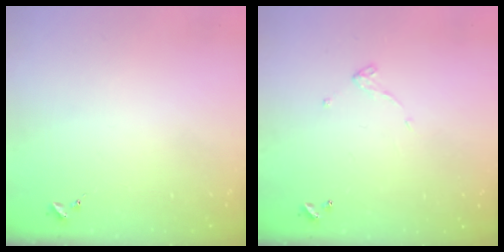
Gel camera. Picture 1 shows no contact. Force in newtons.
{"total": 4.9, "press": 4.9, "slide": 0.2}